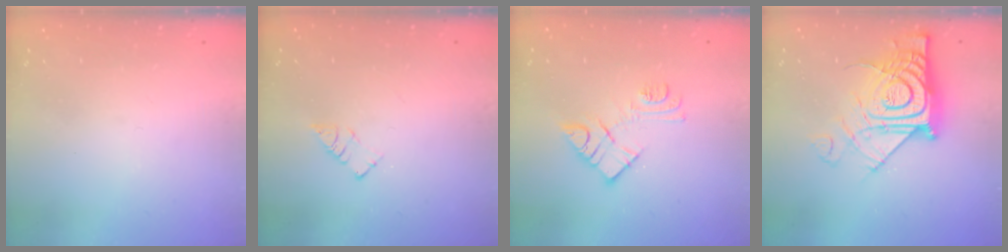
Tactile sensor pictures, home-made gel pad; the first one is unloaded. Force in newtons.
{"total": 3.1, "press": 3.1, "slide": 0.2}
{"total": 11.0, "press": 11.0, "slide": 0.6}
{"total": 15.9, "press": 15.7, "slide": 1.9}